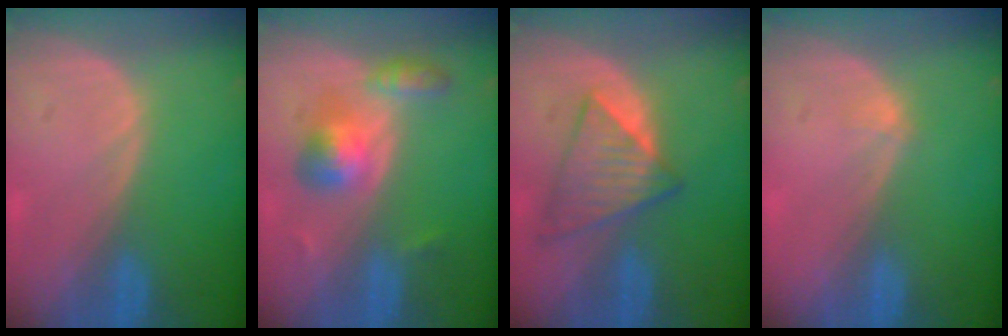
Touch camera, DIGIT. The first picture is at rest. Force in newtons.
{"total": 5.5, "press": 5.3, "slide": 1.5}
{"total": 6.3, "press": 6.3, "slide": 0.1}
{"total": 0.8, "press": 0.6, "slide": 0.5}